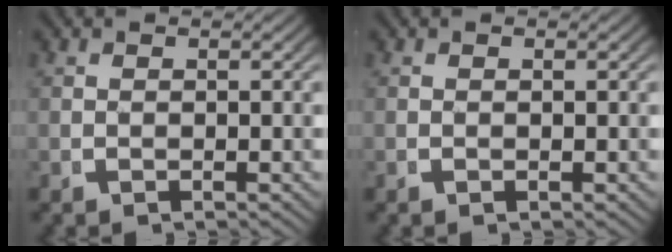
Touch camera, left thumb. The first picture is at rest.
{"total": 0.0}